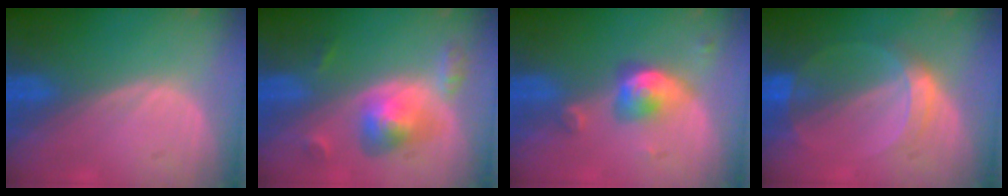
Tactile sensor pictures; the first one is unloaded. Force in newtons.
{"total": 6.1, "press": 5.7, "slide": 2.2}
{"total": 5.1, "press": 4.9, "slide": 1.6}
{"total": 5.2, "press": 4.8, "slide": 2.0}